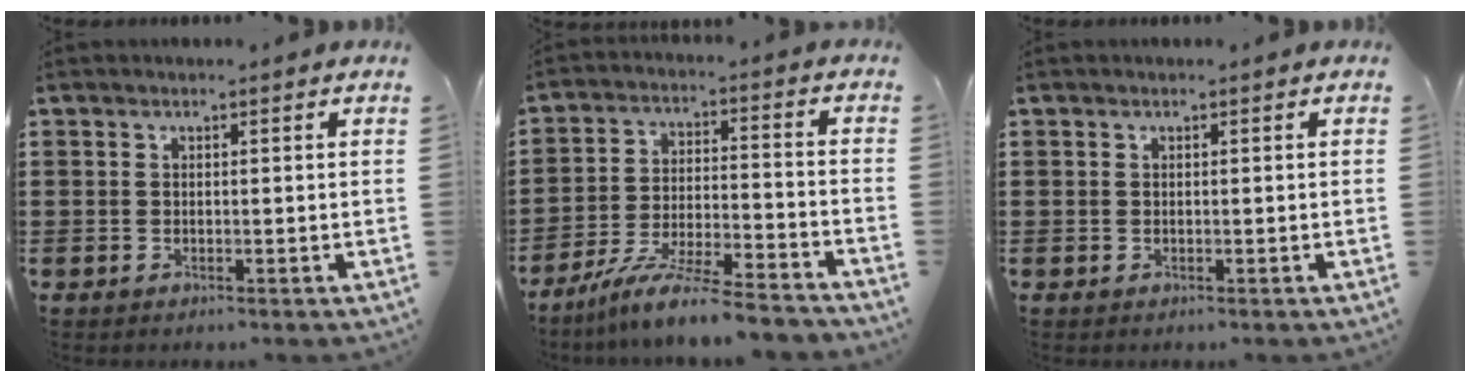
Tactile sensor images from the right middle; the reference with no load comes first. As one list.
[{"total": 9.3, "force": [-8.4, 0.1, 4.0], "torque": [-0.078, 0.004, -0.163]}, {"total": 0.0}]